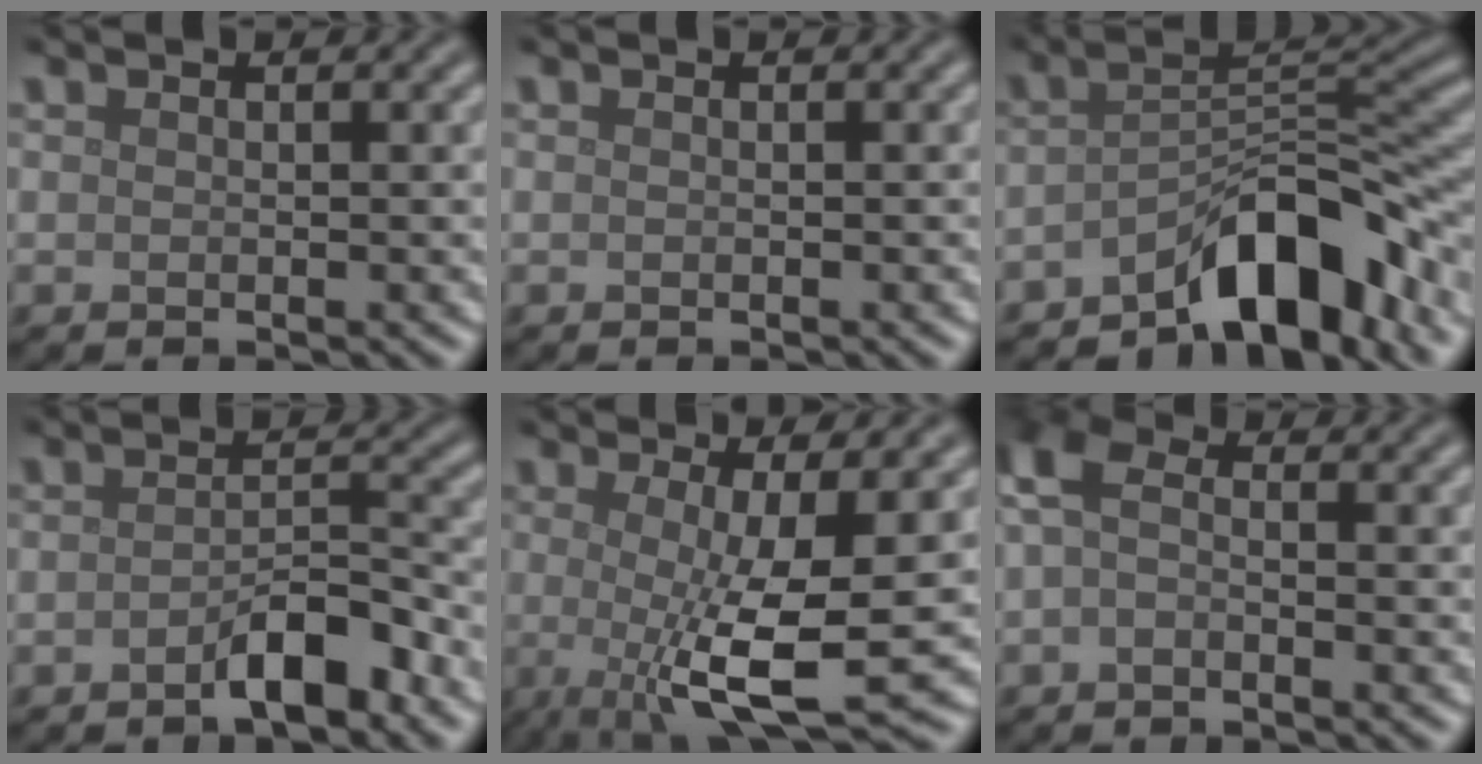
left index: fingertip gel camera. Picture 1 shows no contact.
{"total": 0.0}
{"total": 8.3, "force": [-5.5, 3.0, 5.4], "torque": [-0.060, 0.013, -0.094]}
{"total": 3.5, "force": [-2.4, 1.1, 2.4], "torque": [-0.035, 0.013, -0.042]}
{"total": 8.5, "force": [-0.9, 2.2, 8.2], "torque": [-0.132, -0.013, -0.016]}
{"total": 3.6, "force": [-0.3, 2.1, 2.9], "torque": [-0.067, 0.010, -0.020]}